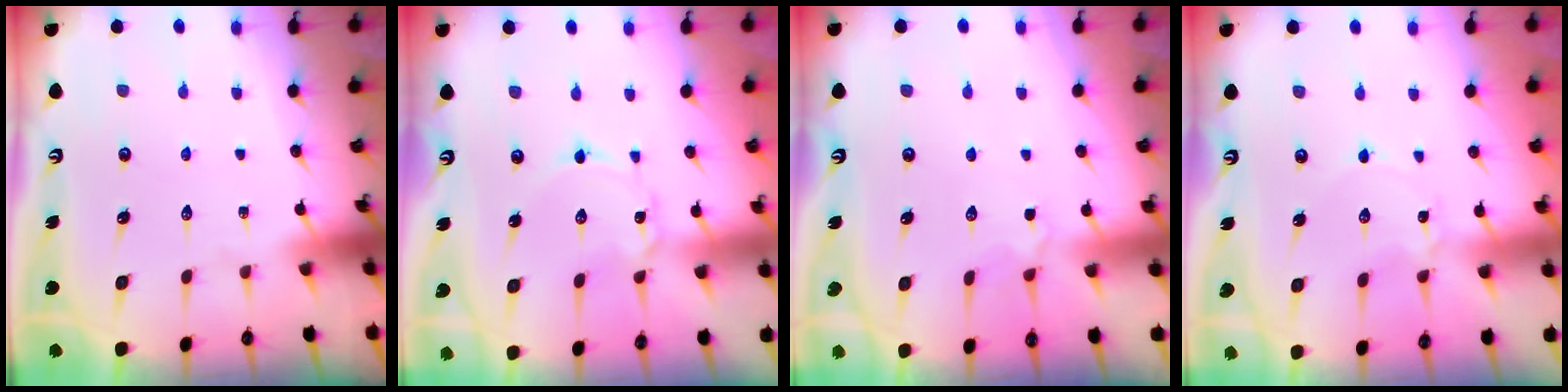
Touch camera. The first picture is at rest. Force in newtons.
{"total": 2.1, "press": 2.1, "slide": 0.1}
{"total": 4.0, "press": 3.9, "slide": 1.0}
{"total": 1.4, "press": 1.4, "slide": 0.1}